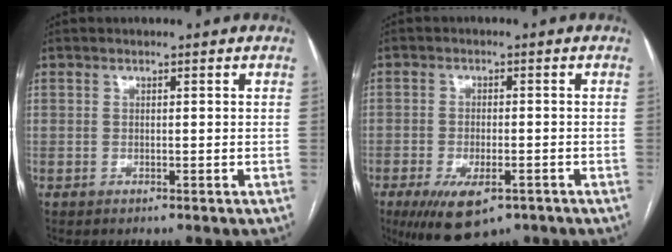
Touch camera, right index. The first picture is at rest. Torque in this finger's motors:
{"motor_torque": [1.30, -0.84, 0.37, 0.10]}